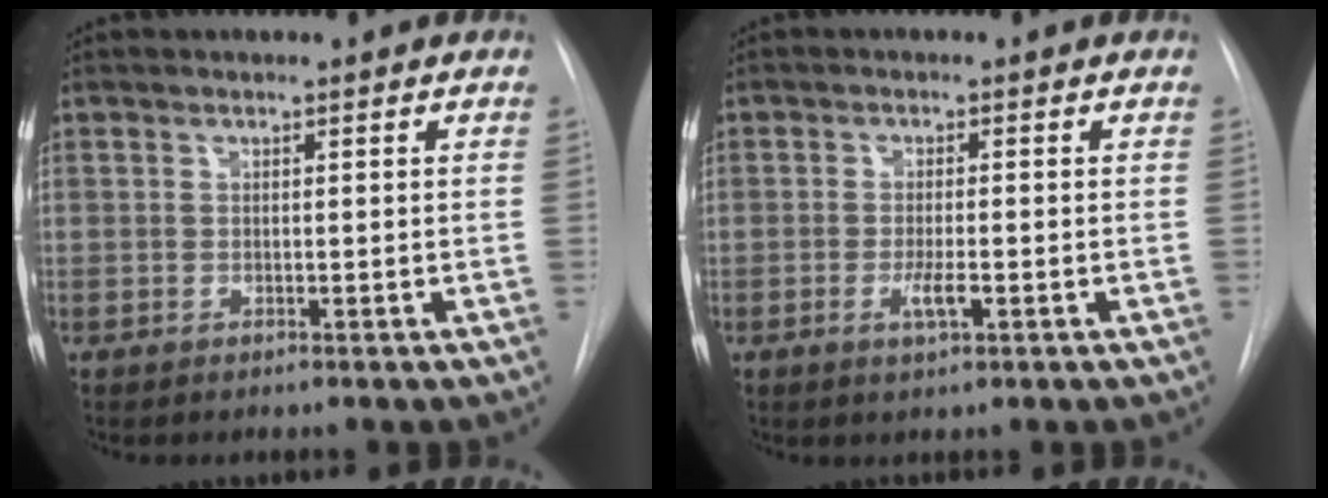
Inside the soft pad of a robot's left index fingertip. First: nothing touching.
{"total": 2.7, "force": [-1.0, 0.4, 2.5], "torque": [-0.048, -0.003, -0.014]}